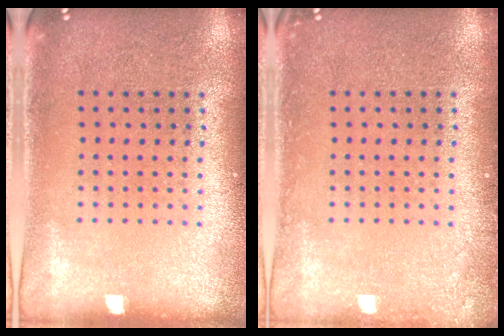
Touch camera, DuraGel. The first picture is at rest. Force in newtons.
{"total": 1.1, "press": 1.1, "slide": 0.1}